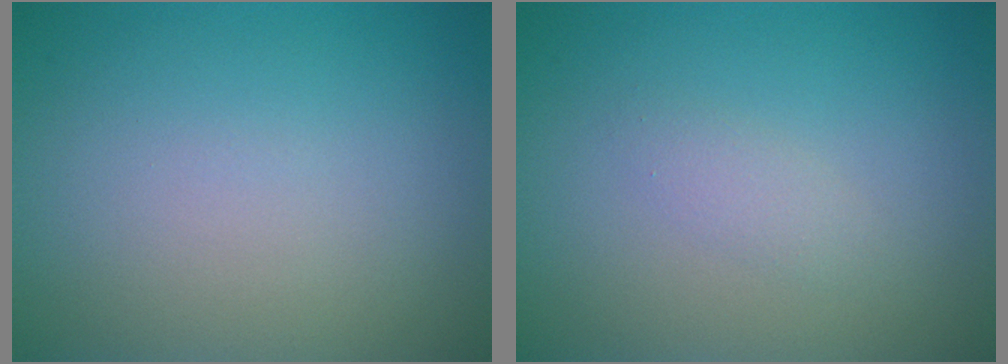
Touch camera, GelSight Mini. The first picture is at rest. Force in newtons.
{"total": 1.1, "press": 1.1, "slide": 0.0}